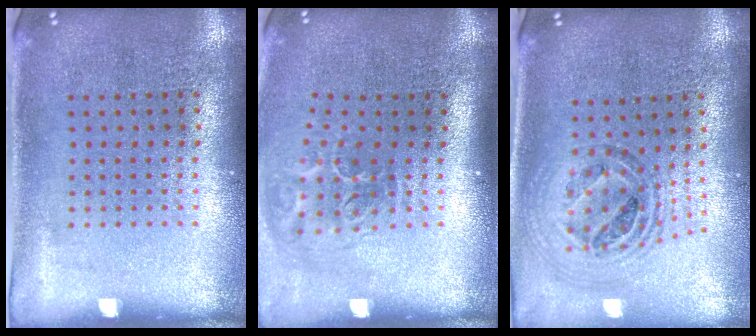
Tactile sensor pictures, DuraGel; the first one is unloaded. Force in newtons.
{"total": 2.0, "press": 1.3, "slide": 1.5}
{"total": 1.2, "press": 1.1, "slide": 0.4}